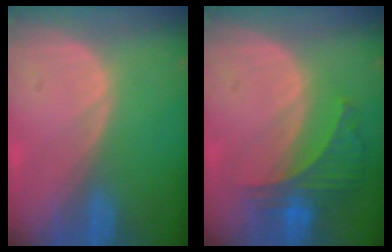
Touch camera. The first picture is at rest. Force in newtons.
{"total": 6.3, "press": 5.9, "slide": 2.3}